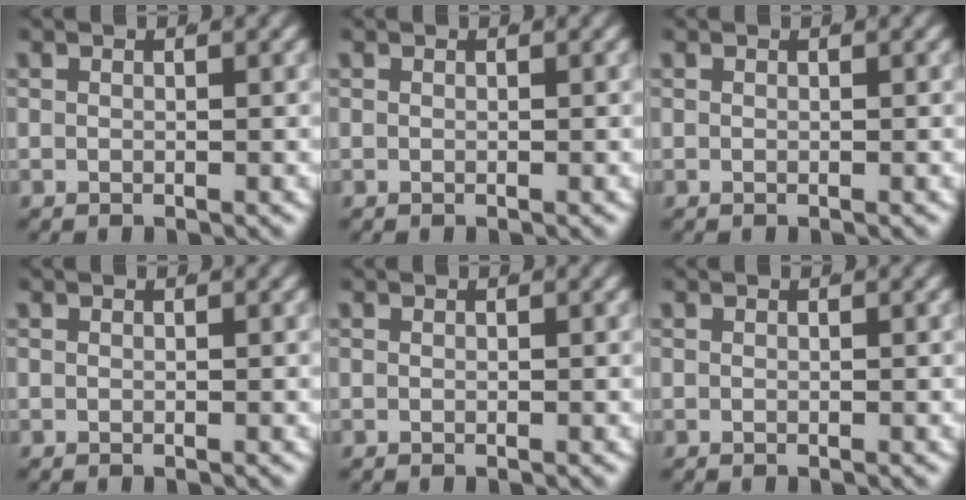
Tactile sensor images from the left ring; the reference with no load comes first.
{"total": 0.0}
{"total": 0.0}
{"total": 0.0}
{"total": 0.0}
{"total": 0.0}